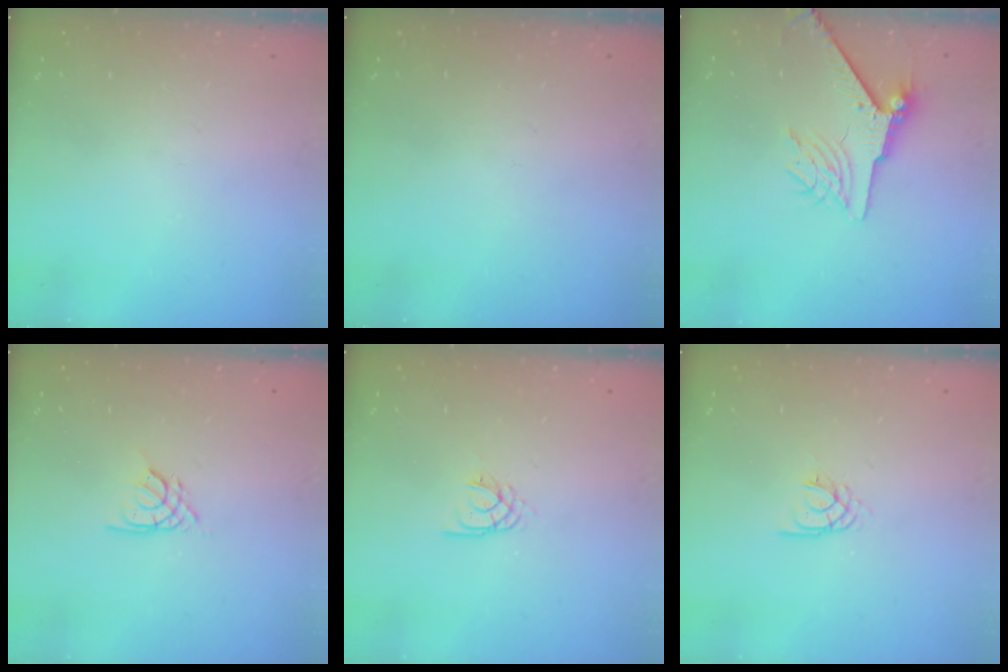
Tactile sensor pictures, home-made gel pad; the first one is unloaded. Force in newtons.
{"total": 0.0}
{"total": 7.3, "press": 7.2, "slide": 1.1}
{"total": 2.2, "press": 2.1, "slide": 0.5}
{"total": 2.2, "press": 2.2, "slide": 0.4}
{"total": 2.2, "press": 2.2, "slide": 0.4}